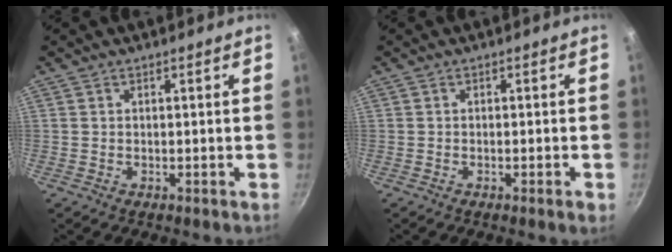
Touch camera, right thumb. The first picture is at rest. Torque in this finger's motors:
{"motor_torque": [-0.14, 0.05, -0.27, 0.00, -0.03]}